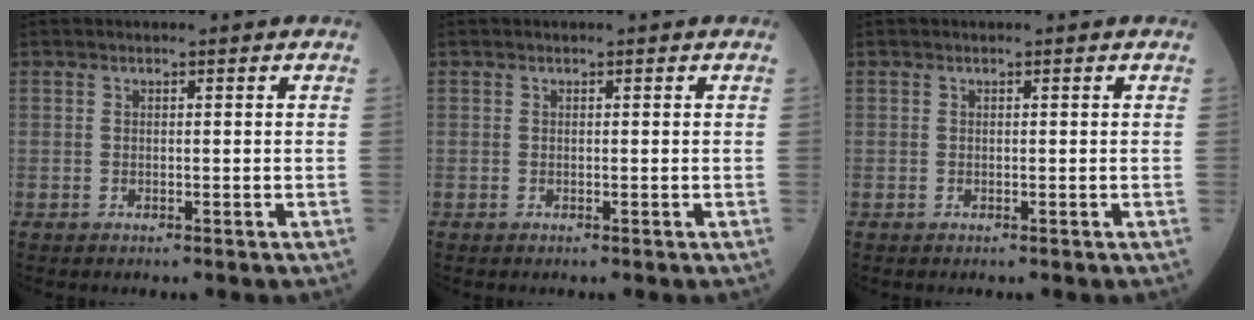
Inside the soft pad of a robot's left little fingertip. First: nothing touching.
{"total": 0.0}
{"total": 0.0}